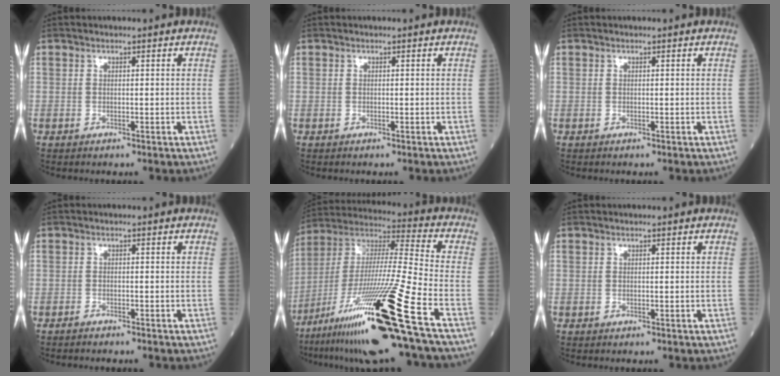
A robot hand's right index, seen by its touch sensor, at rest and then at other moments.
{"total": 0.0}
{"total": 0.0}
{"total": 1.5, "force": [-1.4, 0.0, 0.3], "torque": [-0.009, -0.001, -0.021]}
{"total": 24.6, "force": [-13.8, -1.5, 20.3], "torque": [-0.378, -0.043, -0.254]}
{"total": 0.0}